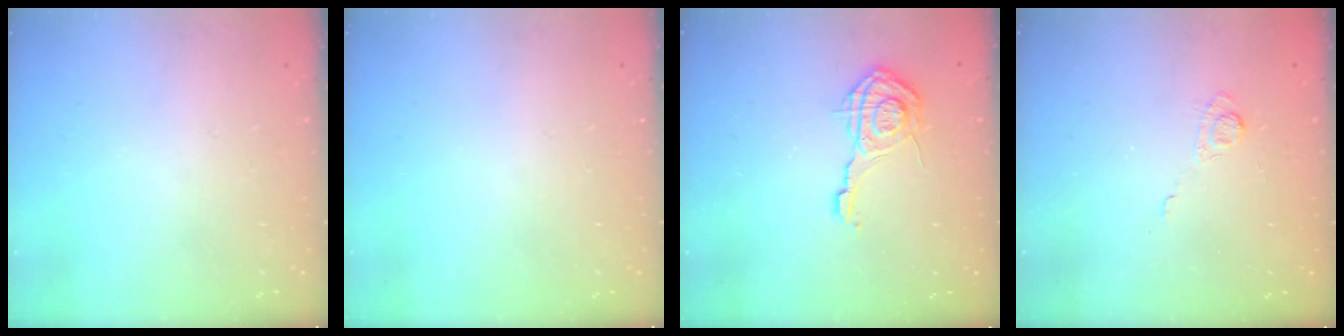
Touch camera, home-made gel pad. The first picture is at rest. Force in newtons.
{"total": 0.0}
{"total": 11.4, "press": 11.4, "slide": 0.6}
{"total": 2.8, "press": 2.4, "slide": 1.4}